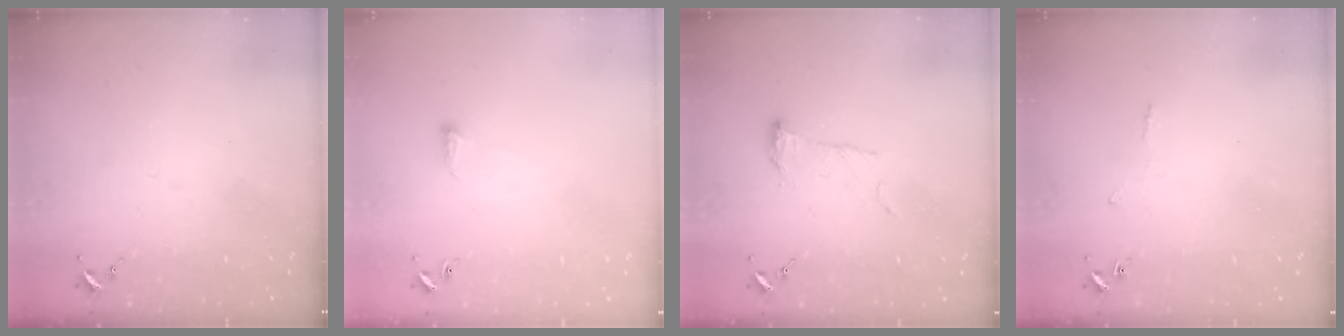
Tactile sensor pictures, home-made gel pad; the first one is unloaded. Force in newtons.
{"total": 2.5, "press": 2.4, "slide": 0.5}
{"total": 7.6, "press": 7.6, "slide": 0.4}
{"total": 2.9, "press": 2.9, "slide": 0.5}